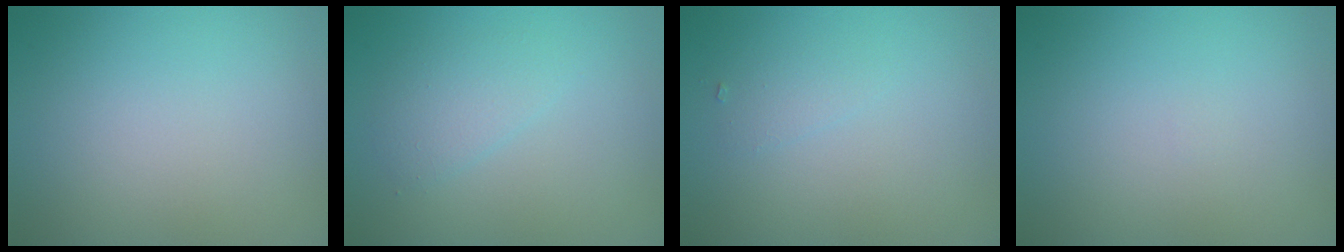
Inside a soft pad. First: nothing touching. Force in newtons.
{"total": 1.8, "press": 1.8, "slide": 0.2}
{"total": 0.8, "press": 0.8, "slide": 0.0}
{"total": 0.0}